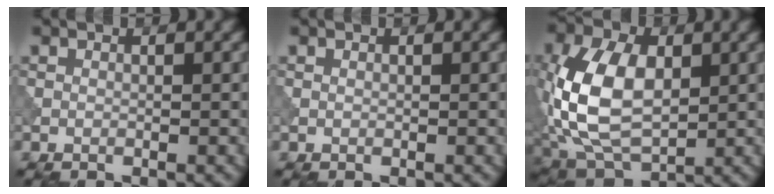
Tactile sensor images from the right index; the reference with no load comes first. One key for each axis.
{"total": 0.0}
{"total": 10.6, "fx": 0.5, "fy": 6.6, "fz": 8.3, "tx": -0.186, "ty": 0.007, "tz": 0.004}